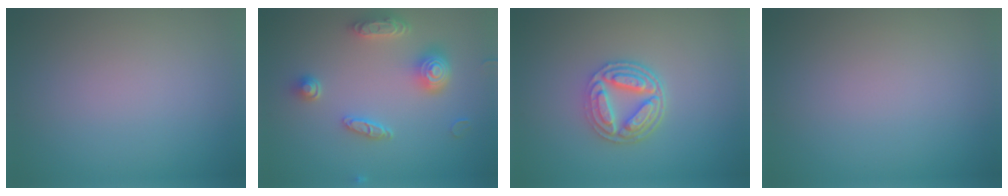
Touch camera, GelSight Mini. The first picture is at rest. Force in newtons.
{"total": 4.8, "press": 3.9, "slide": 2.8}
{"total": 4.8, "press": 3.8, "slide": 3.0}
{"total": 0.0}